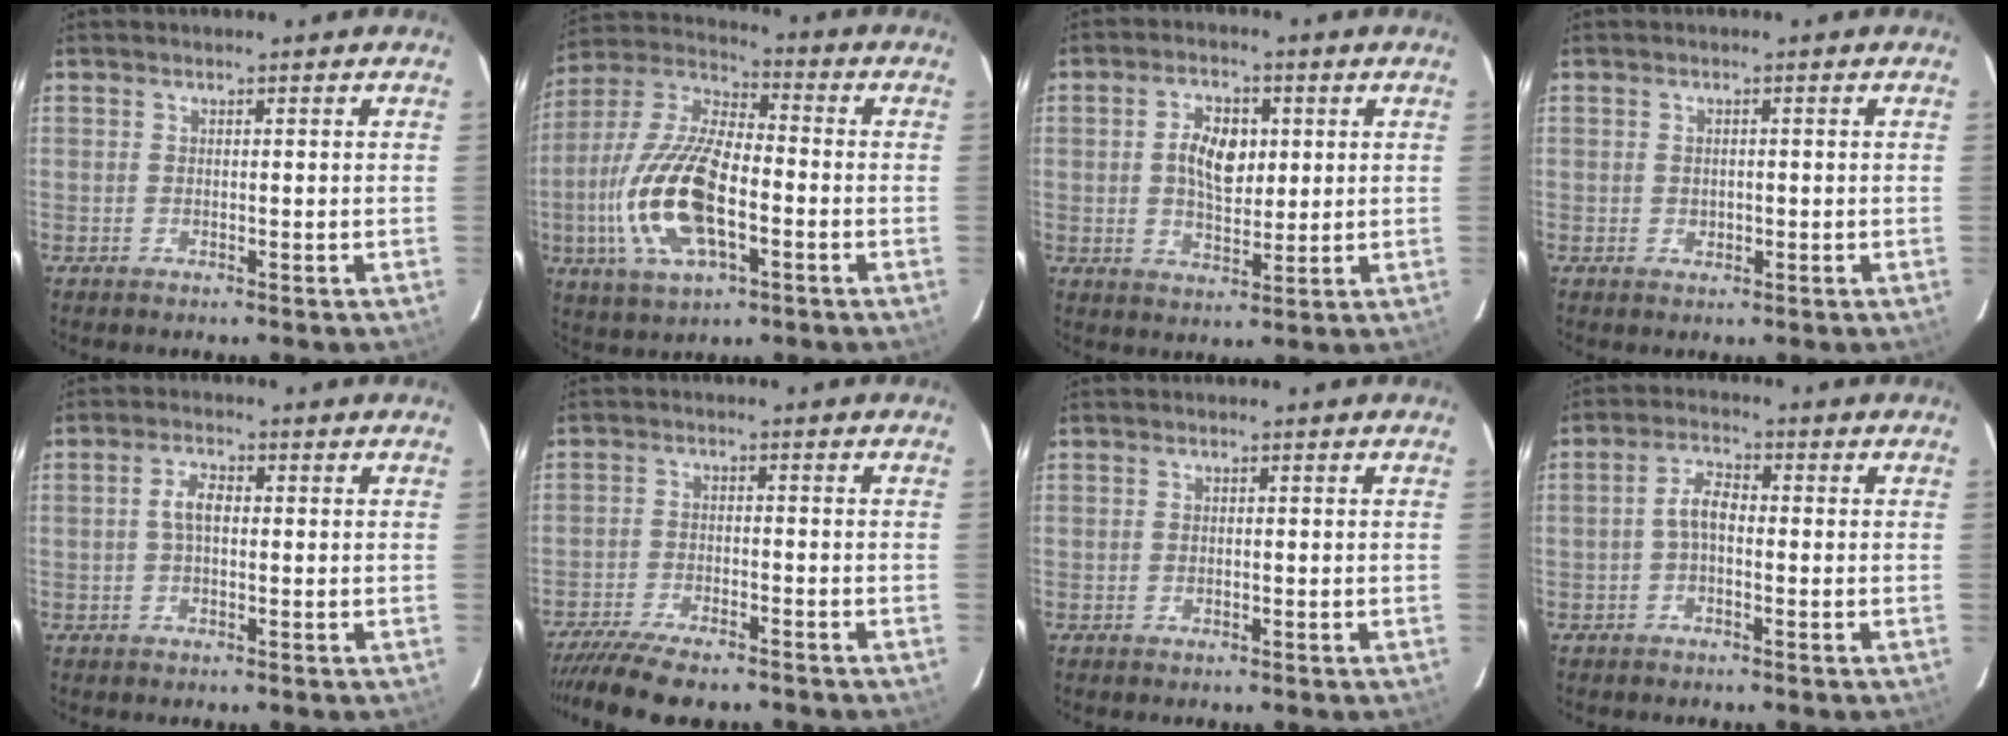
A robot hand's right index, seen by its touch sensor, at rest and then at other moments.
{"total": 18.5, "force": [-4.7, 7.8, 16.1], "torque": [-0.347, -0.007, -0.089]}
{"total": 7.6, "force": [1.3, 4.4, 6.1], "torque": [-0.110, 0.011, 0.025]}
{"total": 1.3, "force": [-0.1, 1.2, 0.5], "torque": [-0.005, 0.001, 0.000]}
{"total": 3.4, "force": [0.2, 1.7, 3.0], "torque": [-0.061, 0.009, 0.006]}
{"total": 12.5, "force": [-10.6, 2.8, 5.9], "torque": [-0.135, -0.032, -0.177]}
{"total": 0.5, "force": [-0.1, 0.5, 0.2], "torque": [-0.003, 0.000, -0.001]}
{"total": 3.7, "force": [-0.6, 1.8, 3.1], "torque": [-0.065, 0.014, -0.011]}